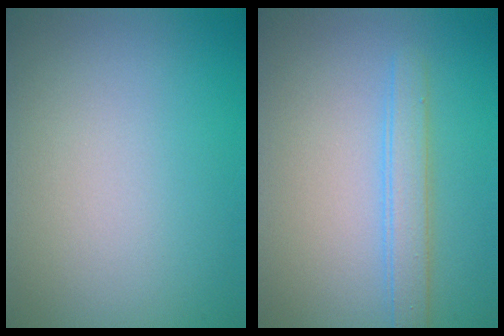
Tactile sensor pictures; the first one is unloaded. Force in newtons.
{"total": 2.5, "press": 2.5, "slide": 0.1}